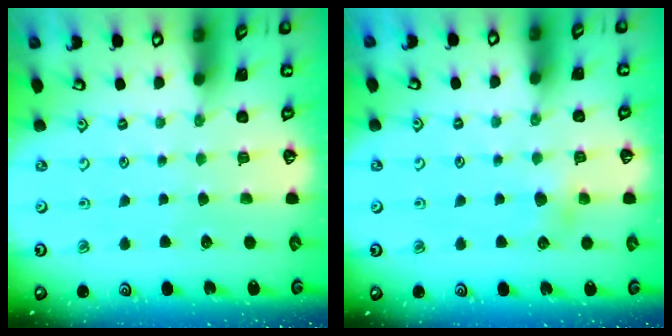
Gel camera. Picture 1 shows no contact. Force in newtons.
{"total": 4.8, "press": 4.8, "slide": 0.3}